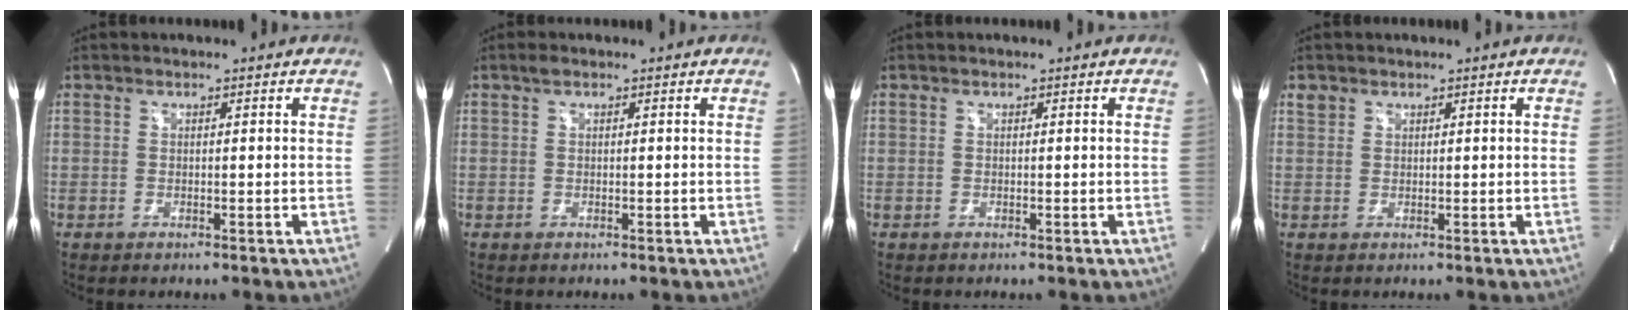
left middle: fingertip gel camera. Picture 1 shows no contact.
{"total": 0.8, "force": [0.5, 0.3, 0.5], "torque": [-0.013, 0.009, 0.008]}
{"total": 0.0}
{"total": 1.2, "force": [0.9, 0.8, 0.1], "torque": [0.002, 0.008, 0.017]}